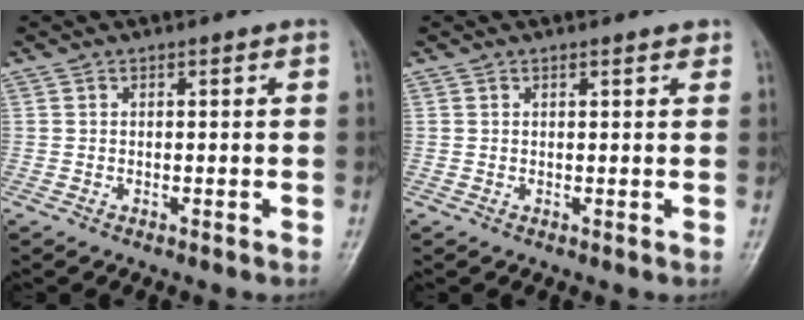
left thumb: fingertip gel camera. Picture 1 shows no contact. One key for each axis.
{"total": 1.2, "fx": 0.9, "fy": 0.4, "fz": 0.7, "tx": -0.009, "ty": -0.003, "tz": 0.010}